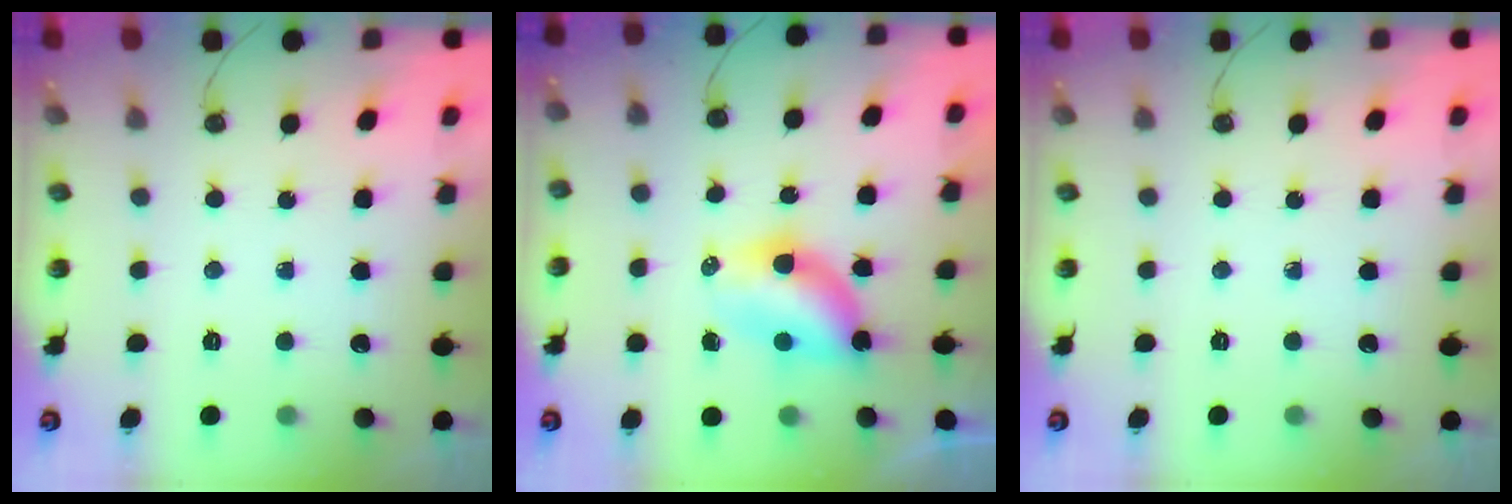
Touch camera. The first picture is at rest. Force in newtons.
{"total": 5.8, "press": 5.8, "slide": 0.5}
{"total": 0.0}